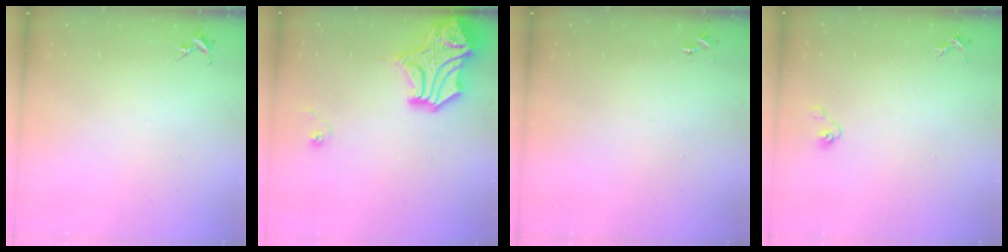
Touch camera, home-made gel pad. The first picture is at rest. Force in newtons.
{"total": 21.1, "press": 21.0, "slide": 2.6}
{"total": 0.0}
{"total": 4.1, "press": 3.9, "slide": 1.2}